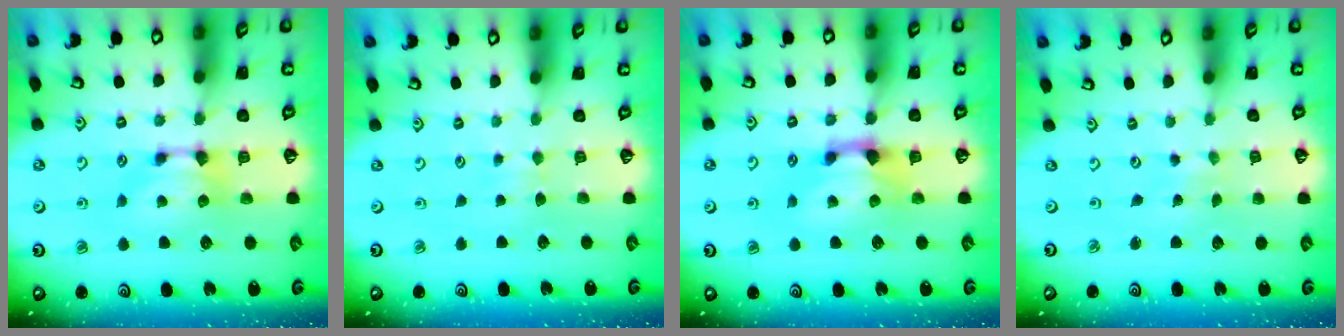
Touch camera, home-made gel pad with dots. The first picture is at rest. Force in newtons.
{"total": 4.6, "press": 4.5, "slide": 0.2}
{"total": 2.3, "press": 1.8, "slide": 1.4}
{"total": 6.0, "press": 6.0, "slide": 0.3}